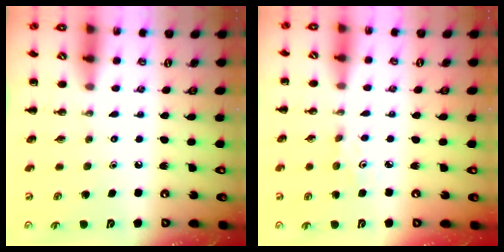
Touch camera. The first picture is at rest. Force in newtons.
{"total": 1.5, "press": 1.4, "slide": 0.5}